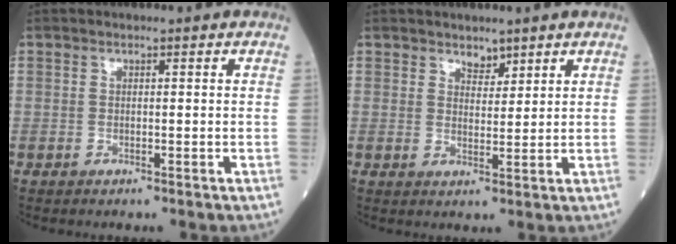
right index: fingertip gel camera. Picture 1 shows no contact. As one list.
[{"total": 2.2, "force": [1.9, 1.1, 0.6], "torque": [-0.004, -0.006, 0.029]}]